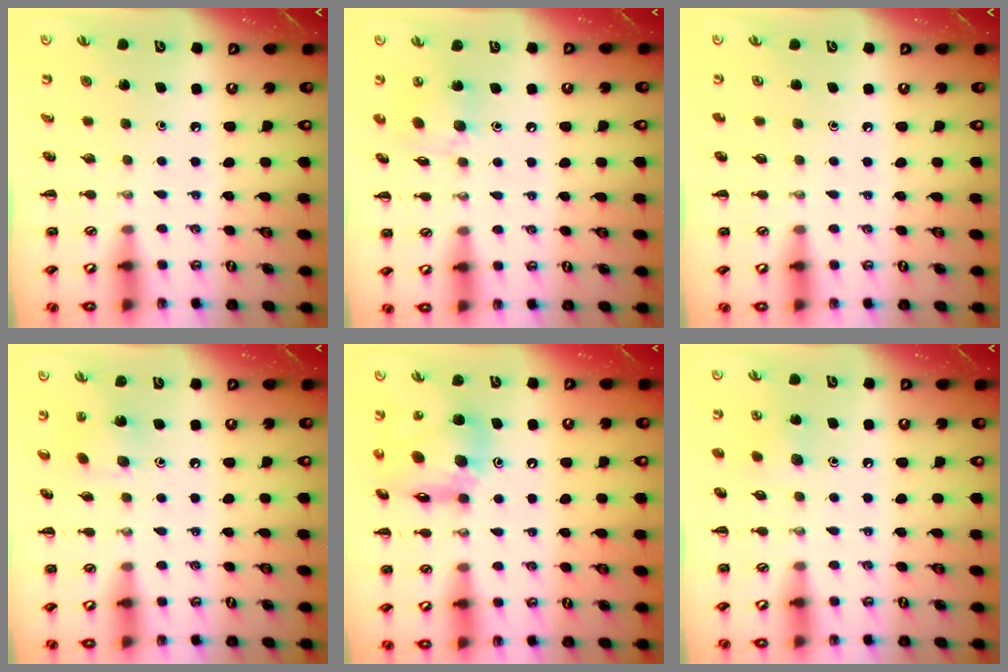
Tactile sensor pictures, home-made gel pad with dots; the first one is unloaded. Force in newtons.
{"total": 9.4, "press": 9.4, "slide": 0.9}
{"total": 0.0}
{"total": 2.9, "press": 2.8, "slide": 0.5}
{"total": 15.5, "press": 14.8, "slide": 4.4}
{"total": 7.1, "press": 6.7, "slide": 2.4}